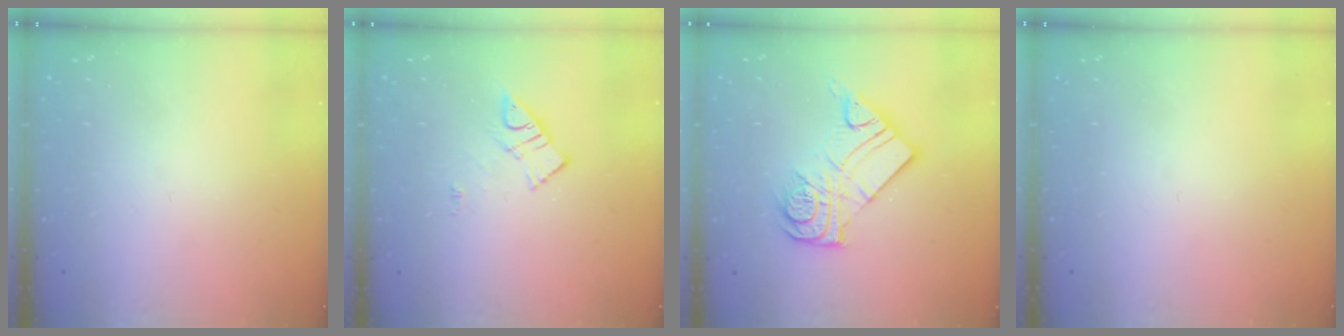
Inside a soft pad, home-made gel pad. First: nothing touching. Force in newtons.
{"total": 7.2, "press": 7.2, "slide": 0.3}
{"total": 12.9, "press": 12.8, "slide": 0.9}
{"total": 0.0}